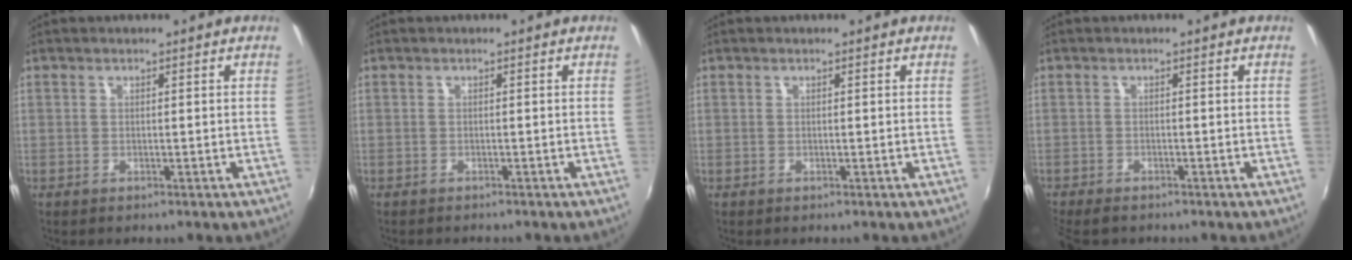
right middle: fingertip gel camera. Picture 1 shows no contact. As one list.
[{"total": 1.1, "force": [-1.1, 0.1, 0.3], "torque": [-0.007, -0.006, -0.016]}, {"total": 0.0}, {"total": 4.0, "force": [-3.4, 1.2, 1.7], "torque": [-0.045, -0.023, -0.061]}]